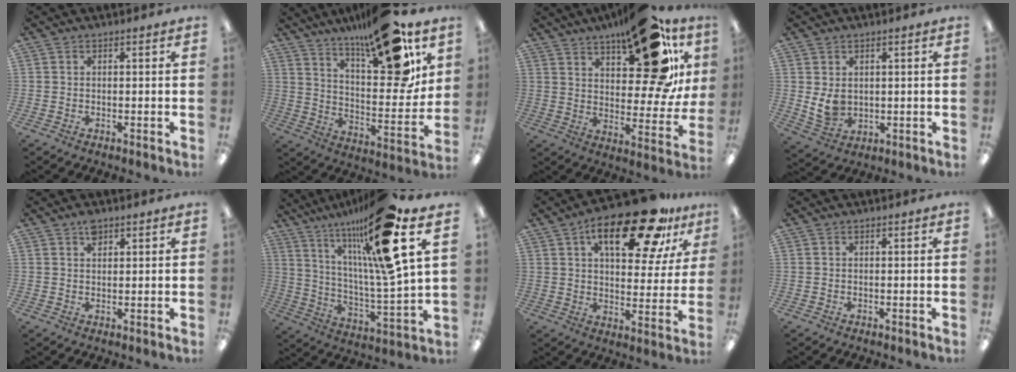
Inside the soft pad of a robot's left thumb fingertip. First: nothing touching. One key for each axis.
{"total": 19.6, "fx": 13.4, "fy": 5.5, "fz": 13.2, "tx": -0.192, "ty": -0.099, "tz": 0.217}
{"total": 22.2, "fx": 13.5, "fy": 8.3, "fz": 15.6, "tx": -0.193, "ty": -0.087, "tz": 0.214}
{"total": 5.4, "fx": 1.4, "fy": 3.9, "fz": 3.4, "tx": -0.070, "ty": -0.013, "tz": 0.022}
{"total": 2.6, "fx": 1.7, "fy": 1.2, "fz": 1.5, "tx": -0.025, "ty": -0.002, "tz": 0.029}
{"total": 22.5, "fx": 14.5, "fy": 3.1, "fz": 17.0, "tx": -0.281, "ty": -0.081, "tz": 0.220}
{"total": 22.1, "fx": 12.4, "fy": 9.4, "fz": 15.6, "tx": -0.225, "ty": -0.055, "tz": 0.198}
{"total": 0.0}